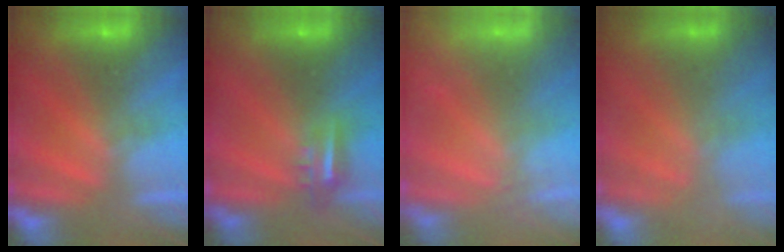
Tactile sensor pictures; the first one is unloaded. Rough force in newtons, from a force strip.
{"total": 4.7}
{"total": 2.4}
{"total": 2.2}